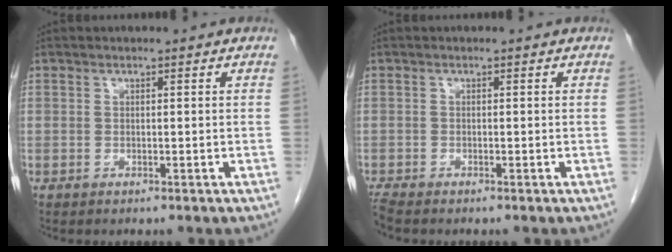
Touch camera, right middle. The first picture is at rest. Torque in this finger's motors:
{"motor_torque": [0.43, -0.93, 0.11, 0.00]}